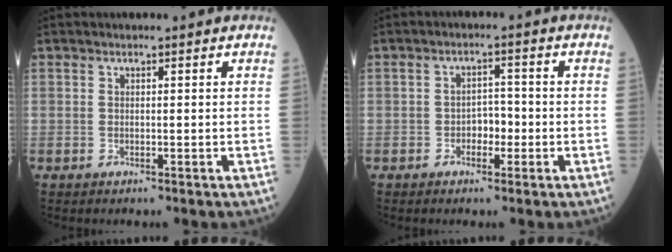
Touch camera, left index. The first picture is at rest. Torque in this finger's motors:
{"motor_torque": [0.00, 0.00, 0.01, 0.00]}